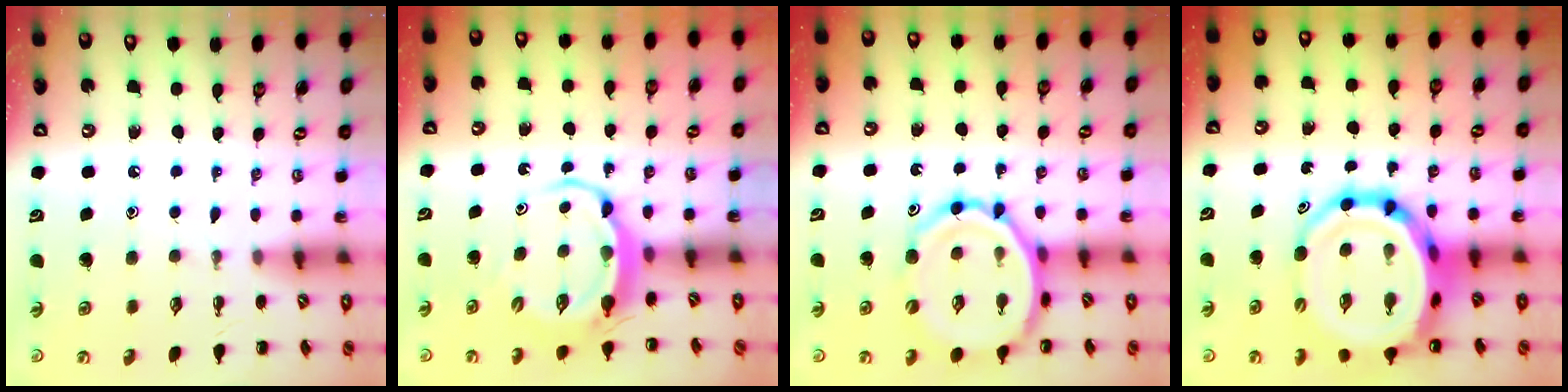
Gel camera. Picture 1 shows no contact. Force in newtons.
{"total": 5.5, "press": 5.5, "slide": 0.5}
{"total": 12.1, "press": 11.7, "slide": 3.0}
{"total": 17.7, "press": 17.1, "slide": 4.7}